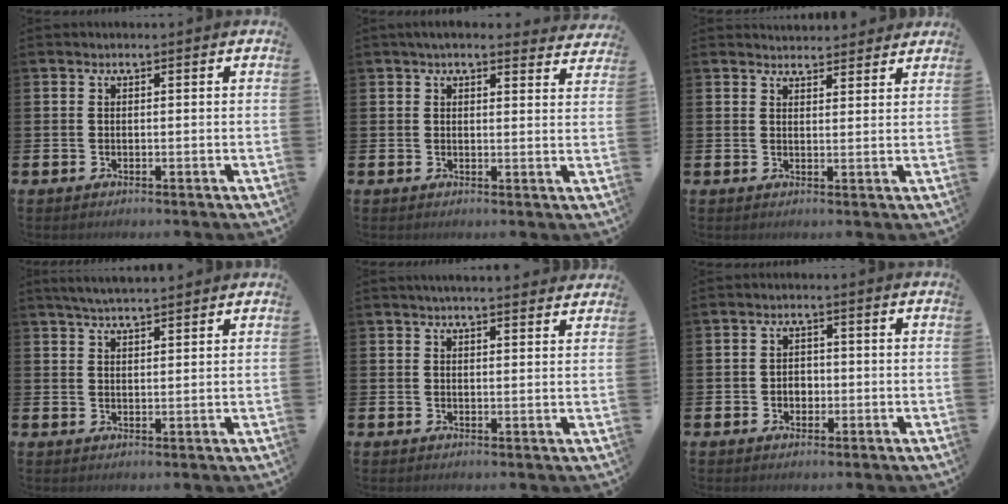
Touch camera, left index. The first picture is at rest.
{"total": 3.6, "force": [3.4, 0.7, 1.1], "torque": [-0.027, -0.011, 0.061]}
{"total": 3.2, "force": [3.1, 0.6, -0.2], "torque": [0.006, -0.019, 0.056]}
{"total": 4.0, "force": [3.8, 0.3, 1.1], "torque": [-0.031, -0.010, 0.070]}
{"total": 3.1, "force": [3.0, 0.1, 0.6], "torque": [-0.017, -0.011, 0.056]}
{"total": 2.2, "force": [-0.5, 1.8, 1.1], "torque": [-0.006, -0.001, -0.016]}